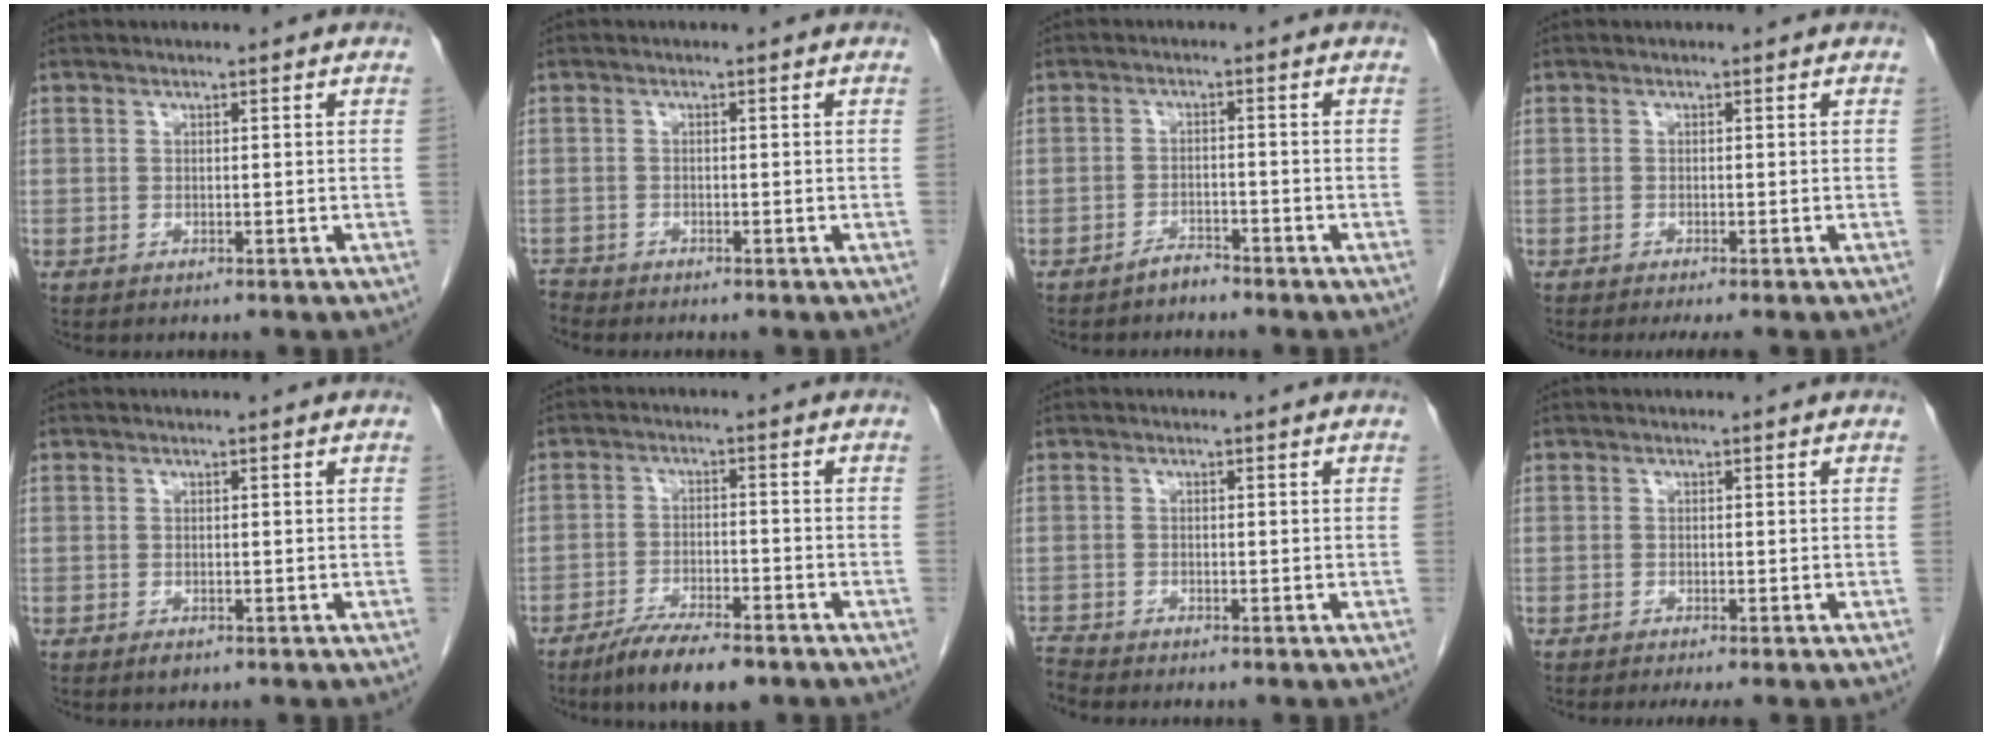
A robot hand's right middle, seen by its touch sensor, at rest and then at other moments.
{"total": 1.5, "force": [-1.5, 0.0, -0.3], "torque": [0.001, -0.008, -0.029]}
{"total": 2.0, "force": [-1.9, 0.4, 0.3], "torque": [-0.002, 0.000, -0.031]}
{"total": 3.2, "force": [-2.6, 0.0, 1.8], "torque": [-0.020, -0.006, -0.036]}
{"total": 0.9, "force": [-0.5, 0.4, 0.6], "torque": [-0.009, -0.001, -0.005]}
{"total": 8.4, "force": [-6.3, 1.9, 5.3], "torque": [-0.086, -0.013, -0.104]}
{"total": 1.7, "force": [-1.6, -0.4, -0.2], "torque": [-0.005, -0.013, -0.032]}
{"total": 3.0, "force": [-2.5, 0.0, 1.7], "torque": [-0.019, -0.007, -0.034]}